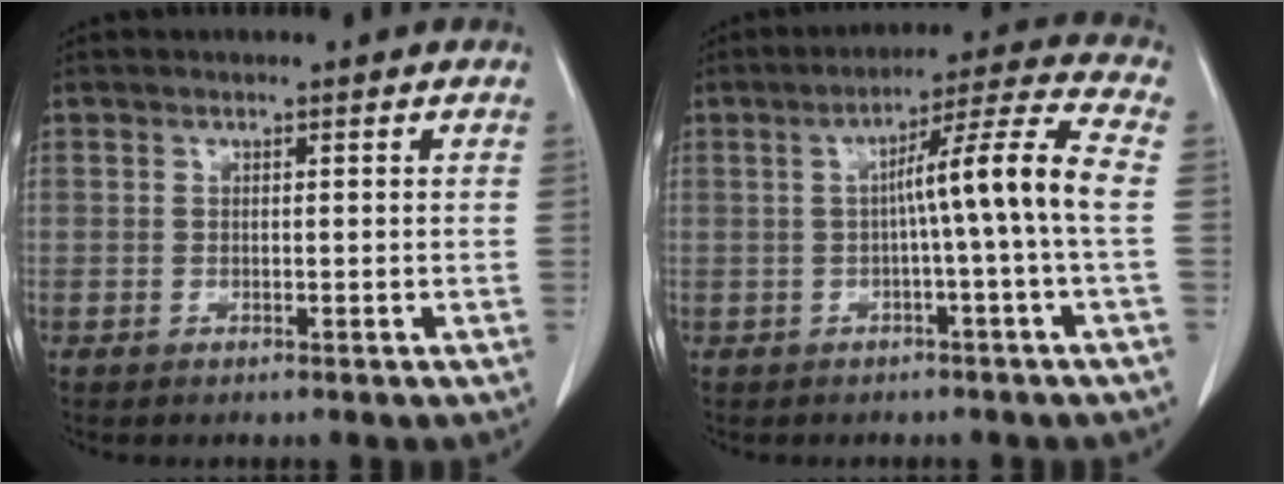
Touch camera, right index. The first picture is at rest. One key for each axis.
{"total": 9.8, "fx": -0.4, "fy": -1.8, "fz": 9.6, "tx": -0.147, "ty": 0.020, "tz": -0.005}